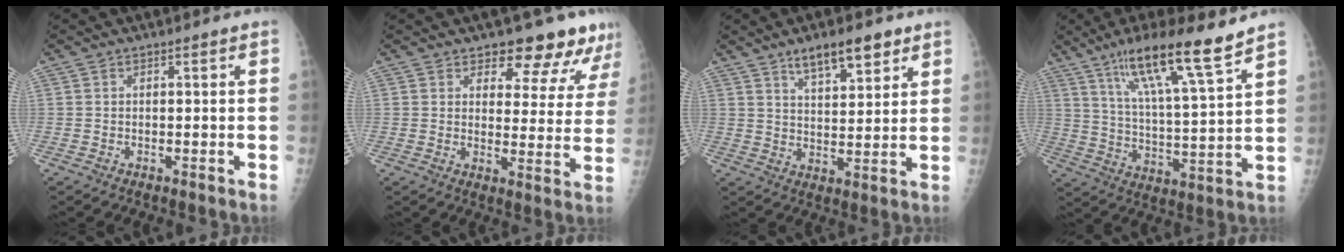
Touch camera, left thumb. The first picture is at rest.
{"total": 11.7, "force": [10.0, 4.7, 3.8], "torque": [0.002, -0.066, 0.109]}
{"total": 9.1, "force": [6.0, 3.2, 6.0], "torque": [-0.077, -0.032, 0.101]}
{"total": 16.4, "force": [11.3, 1.3, 11.8], "torque": [-0.194, -0.054, 0.193]}